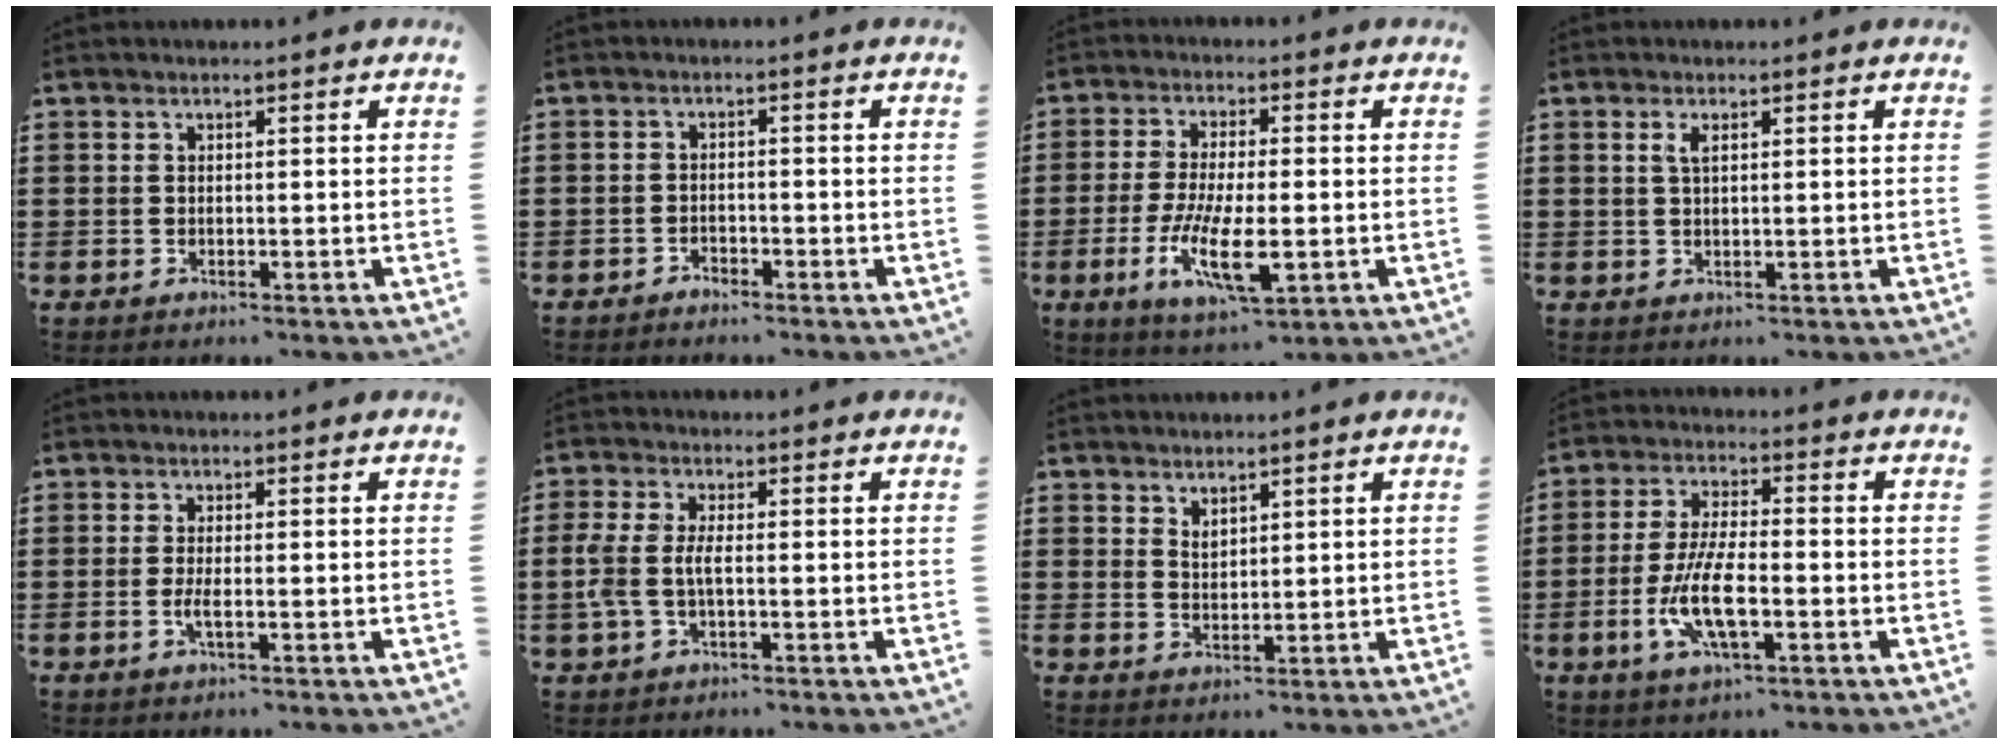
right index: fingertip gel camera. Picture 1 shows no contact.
{"total": 1.5, "force": [-1.5, 0.4, 0.0], "torque": [-0.005, 0.005, -0.034]}
{"total": 10.4, "force": [-2.7, 3.5, 9.5], "torque": [-0.202, -0.016, -0.050]}
{"total": 1.6, "force": [0.6, 0.5, 1.4], "torque": [-0.030, 0.005, 0.009]}
{"total": 2.2, "force": [-0.7, 0.3, 2.1], "torque": [-0.044, -0.005, -0.014]}
{"total": 4.1, "force": [-0.8, 1.6, 3.6], "torque": [-0.093, -0.006, -0.023]}
{"total": 1.8, "force": [1.6, 0.8, 0.2], "torque": [-0.006, 0.003, 0.032]}
{"total": 9.0, "force": [-2.8, 2.8, 8.1], "torque": [-0.181, -0.015, -0.056]}